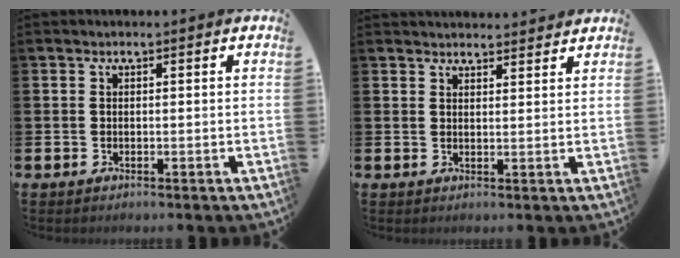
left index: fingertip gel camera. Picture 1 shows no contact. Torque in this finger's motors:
{"motor_torque": [1.01, -1.13, 0.13, 0.03]}